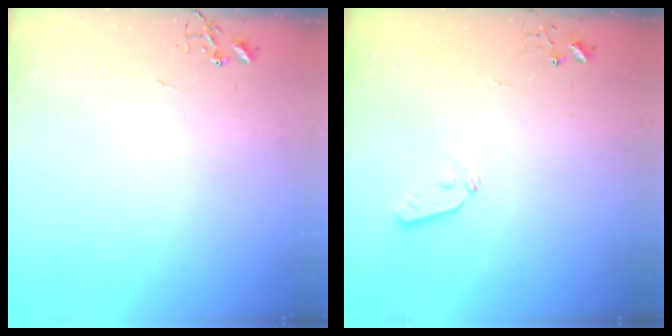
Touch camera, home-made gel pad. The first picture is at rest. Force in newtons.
{"total": 3.6, "press": 3.6, "slide": 0.5}